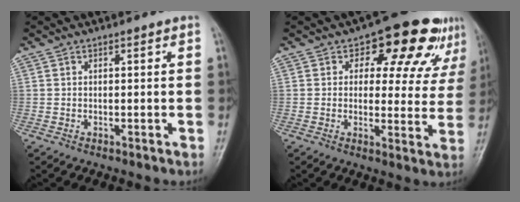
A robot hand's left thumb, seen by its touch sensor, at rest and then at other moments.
{"total": 13.8, "force": [7.9, 7.8, 8.2], "torque": [-0.045, -0.022, 0.090]}